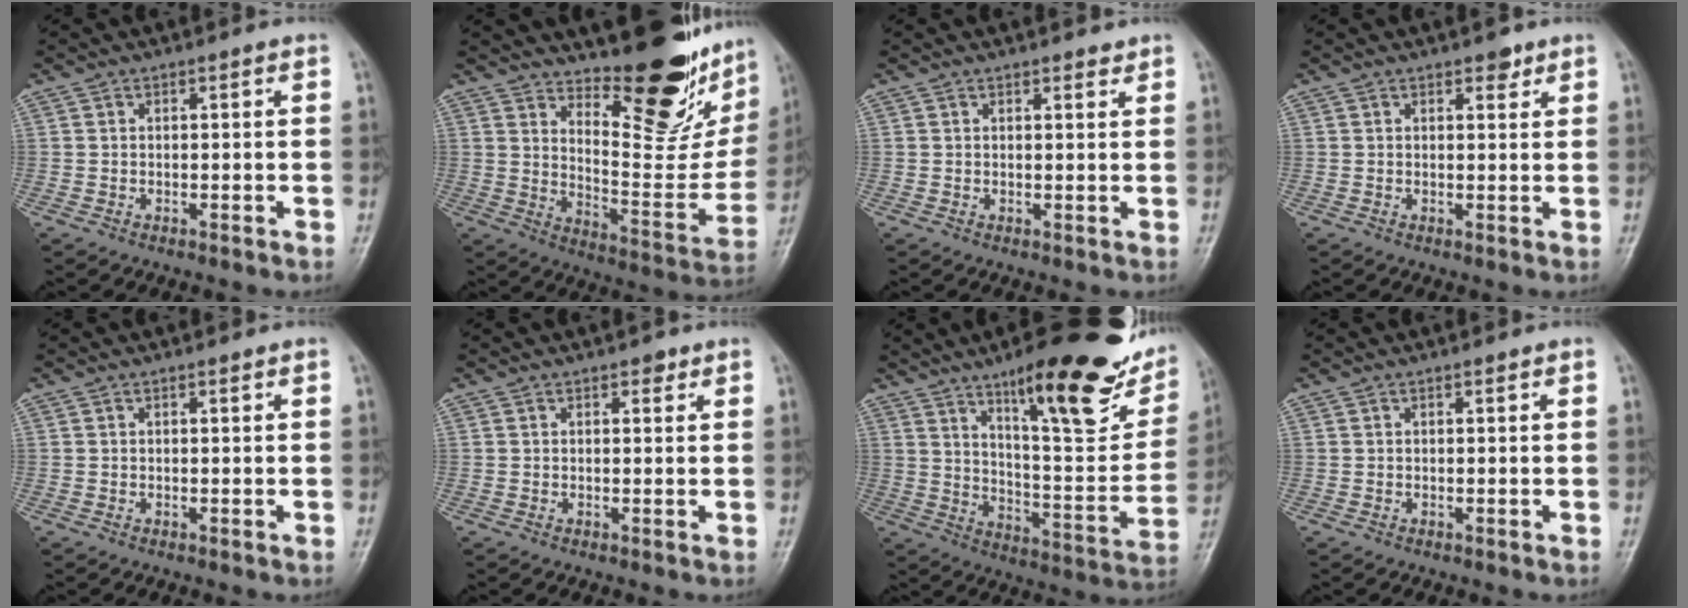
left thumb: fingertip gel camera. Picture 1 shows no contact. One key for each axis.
{"total": 23.4, "fx": 16.5, "fy": 7.9, "fz": 14.7, "tx": -0.159, "ty": -0.129, "tz": 0.239}
{"total": 1.4, "fx": 1.3, "fy": 0.5, "fz": 0.3, "tx": 0.004, "ty": -0.011, "tz": 0.017}
{"total": 1.9, "fx": 1.5, "fy": 1.0, "fz": 0.8, "tx": 0.001, "ty": -0.009, "tz": 0.019}
{"total": 0.0}
{"total": 1.2, "fx": 0.8, "fy": 0.7, "fz": 0.4, "tx": 0.001, "ty": -0.005, "tz": 0.009}
{"total": 26.7, "fx": 15.6, "fy": 7.3, "fz": 20.5, "tx": -0.247, "ty": -0.060, "tz": 0.236}
{"total": 0.0}